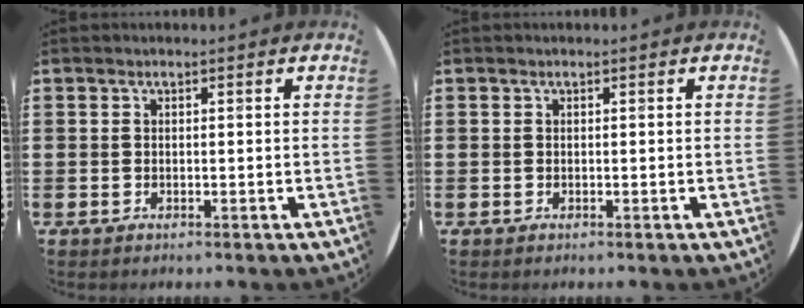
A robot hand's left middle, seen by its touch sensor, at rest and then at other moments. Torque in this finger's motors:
{"motor_torque": [-0.38, -0.05, 0.10, 0.01]}